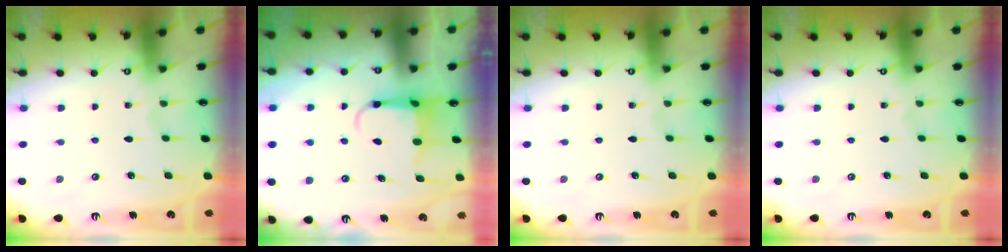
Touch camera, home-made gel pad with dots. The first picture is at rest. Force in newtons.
{"total": 3.8, "press": 3.7, "slide": 0.7}
{"total": 0.0}
{"total": 0.0}